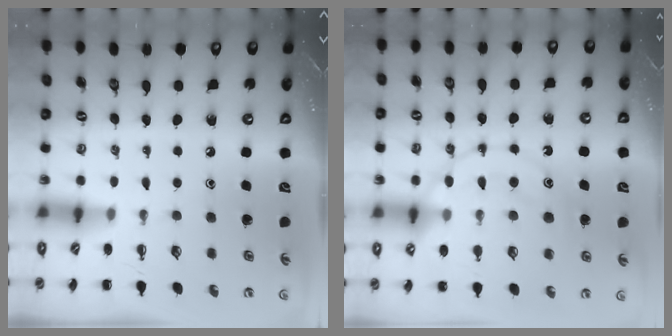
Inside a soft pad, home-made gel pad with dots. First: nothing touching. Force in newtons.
{"total": 14.8, "press": 14.8, "slide": 1.4}